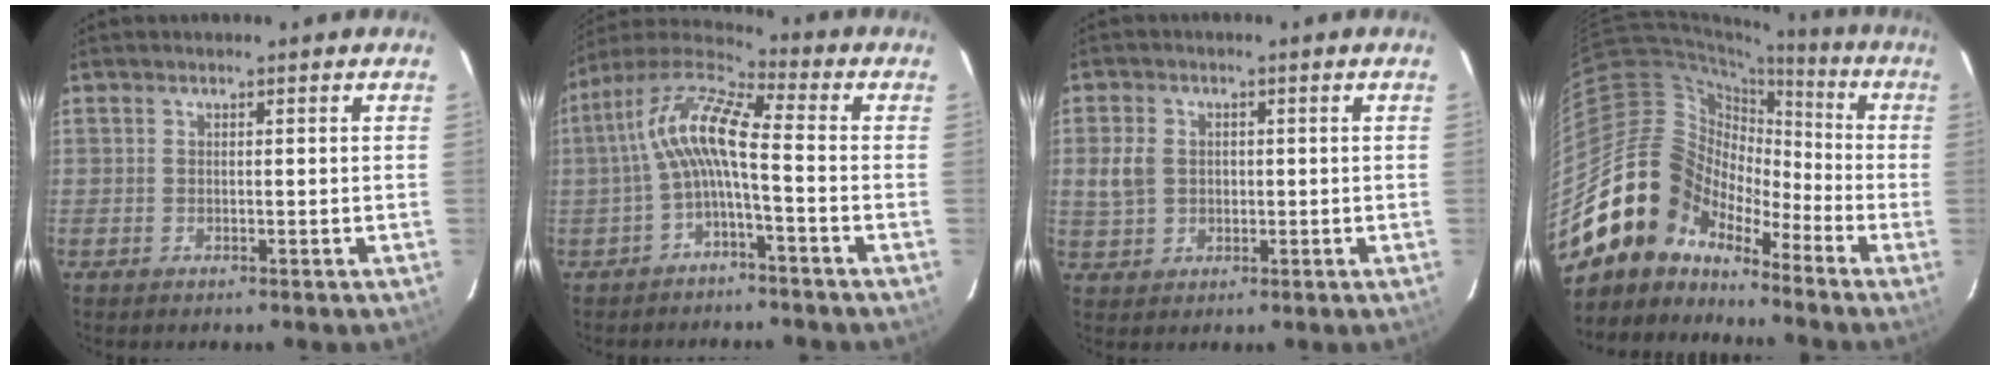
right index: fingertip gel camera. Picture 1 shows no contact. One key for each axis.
{"total": 10.4, "fx": -1.5, "fy": 2.1, "fz": 10.0, "tx": -0.209, "ty": 0.021, "tz": -0.035}
{"total": 5.2, "fx": 0.2, "fy": 4.4, "fz": 2.8, "tx": -0.063, "ty": 0.007, "tz": 0.007}
{"total": 15.7, "fx": -11.6, "fy": 9.8, "fz": 3.8, "tx": -0.088, "ty": 0.031, "tz": -0.223}